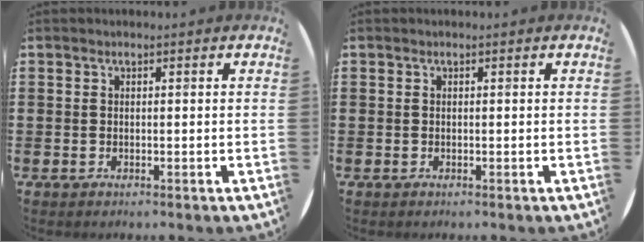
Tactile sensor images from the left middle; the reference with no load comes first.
{"total": 0.0}